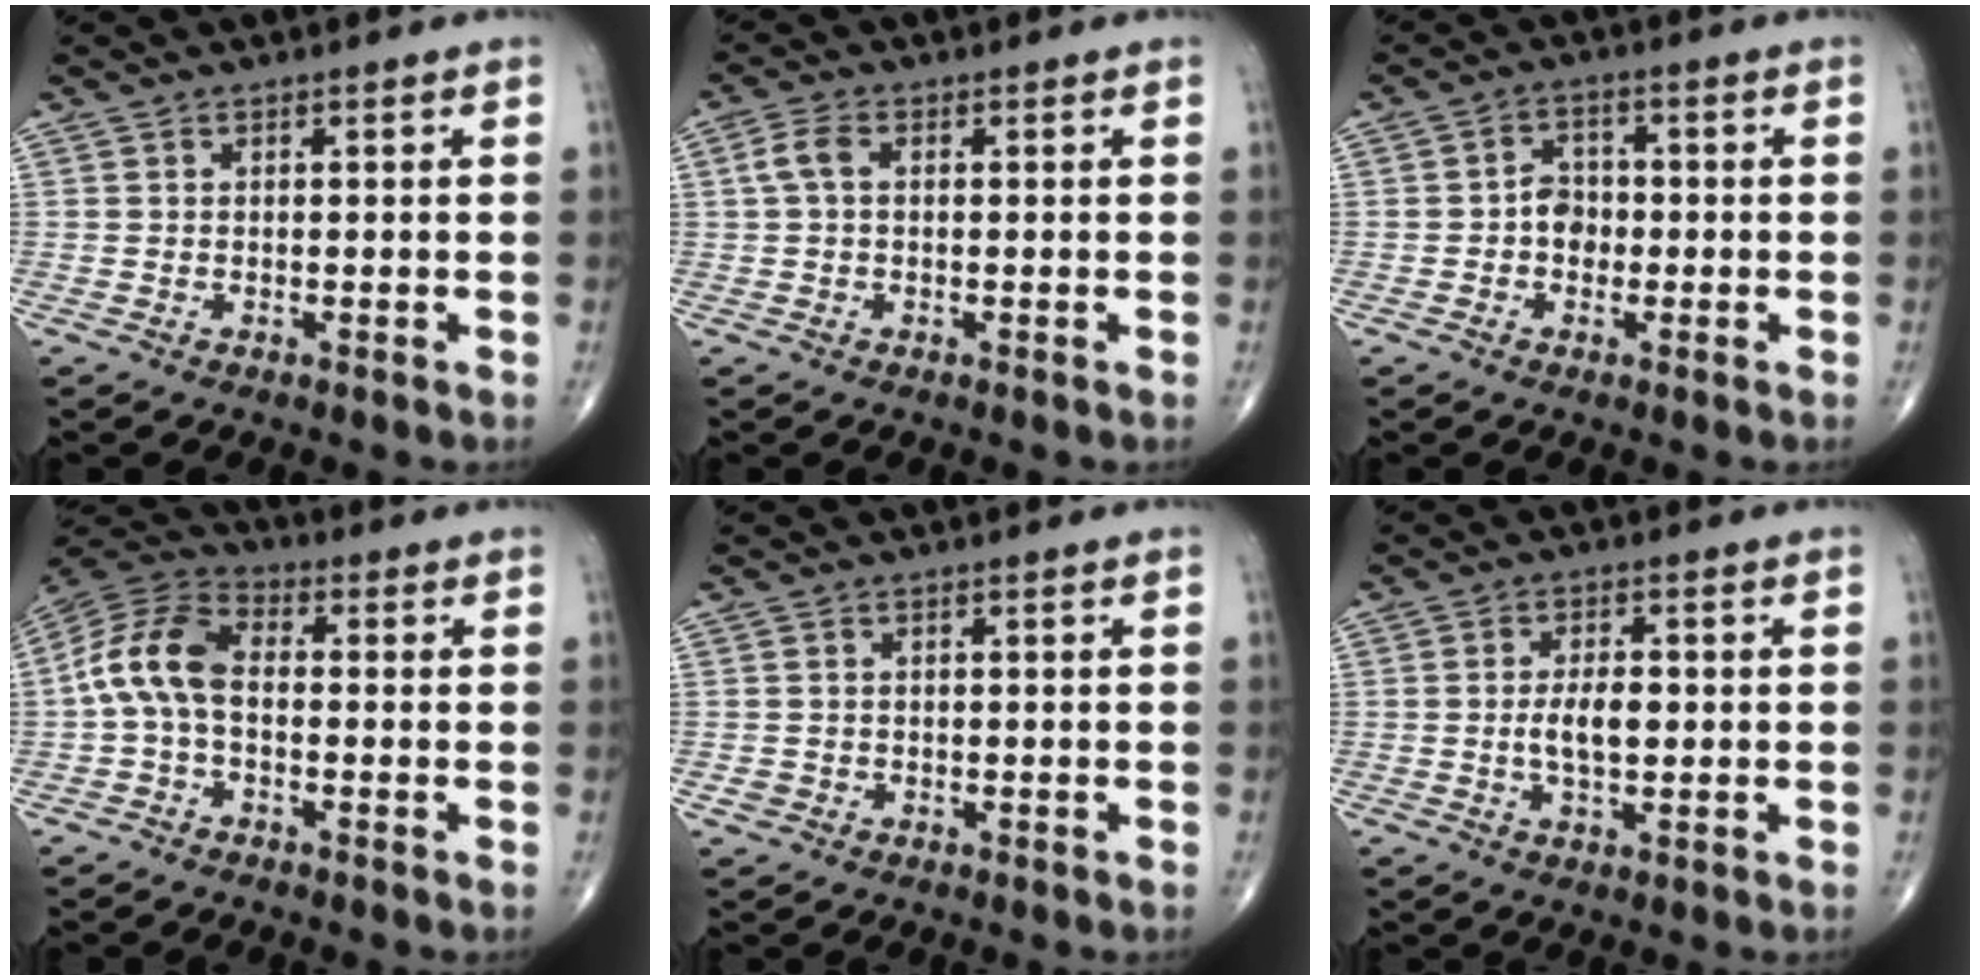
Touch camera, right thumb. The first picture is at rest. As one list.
[{"total": 3.4, "force": [0.4, 2.0, 2.7], "torque": [-0.062, 0.009, 0.005]}, {"total": 4.0, "force": [-0.7, 3.3, 2.2], "torque": [-0.015, 0.014, -0.019]}, {"total": 10.2, "force": [-0.7, 5.9, 8.2], "torque": [-0.166, 0.031, -0.027]}, {"total": 1.4, "force": [-0.4, 1.2, 0.3], "torque": [-0.004, 0.005, -0.006]}, {"total": 5.4, "force": [-0.3, 2.6, 4.7], "torque": [-0.086, 0.003, -0.006]}]